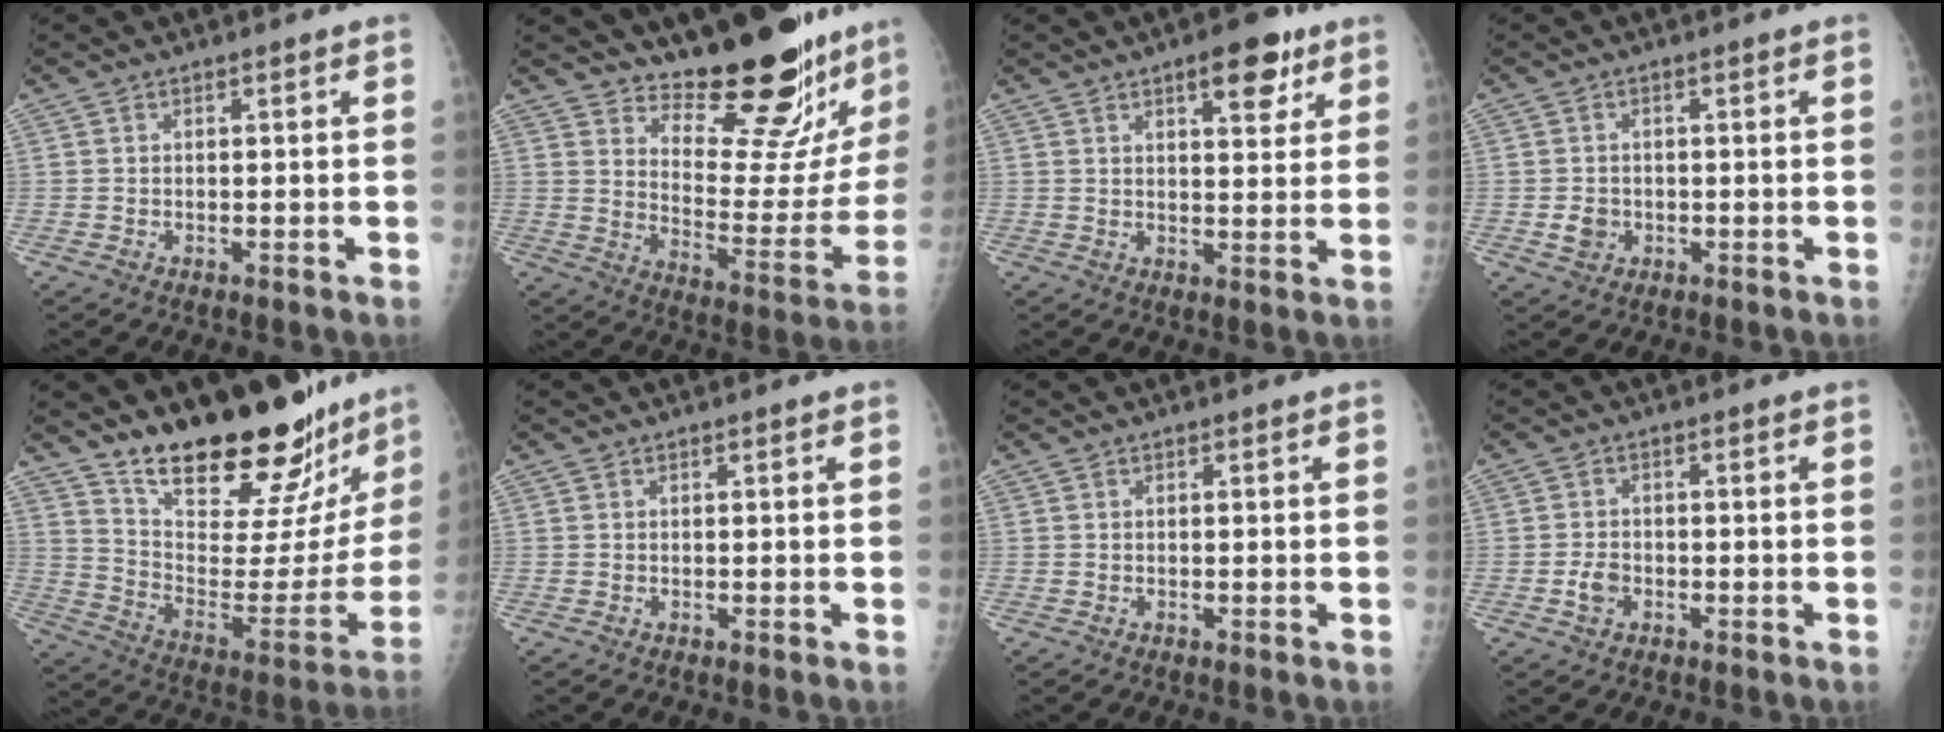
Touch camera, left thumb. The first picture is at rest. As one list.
[{"total": 21.7, "force": [18.9, 5.2, 9.2], "torque": [-0.088, -0.168, 0.259]}, {"total": 7.9, "force": [4.6, 3.2, 5.6], "torque": [-0.054, -0.019, 0.059]}, {"total": 2.6, "force": [-0.5, 2.3, 1.1], "torque": [-0.010, 0.003, -0.004]}, {"total": 27.6, "force": [23.4, 8.1, 12.1], "torque": [-0.150, -0.151, 0.340]}, {"total": 0.0}, {"total": 0.0}, {"total": 2.7, "force": [-1.0, 2.0, 1.6], "torque": [-0.023, 0.007, -0.019]}]